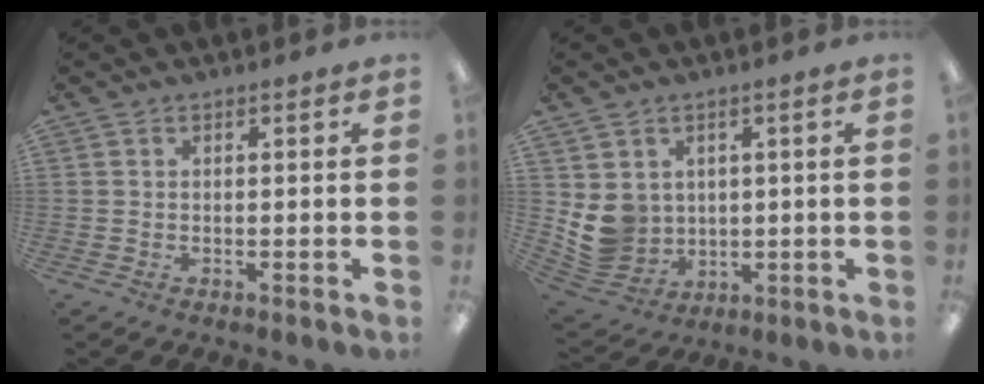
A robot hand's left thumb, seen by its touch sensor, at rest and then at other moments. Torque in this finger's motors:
{"motor_torque": [0.40, 1.49, 0.55, -0.61, 0.04]}